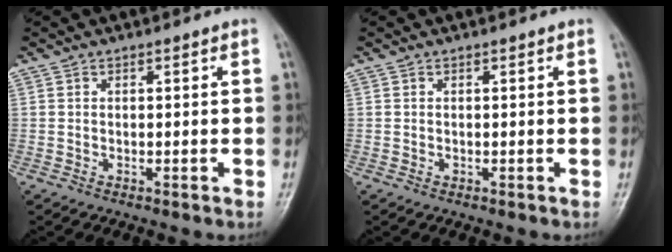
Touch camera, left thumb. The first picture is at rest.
{"total": 0.0}